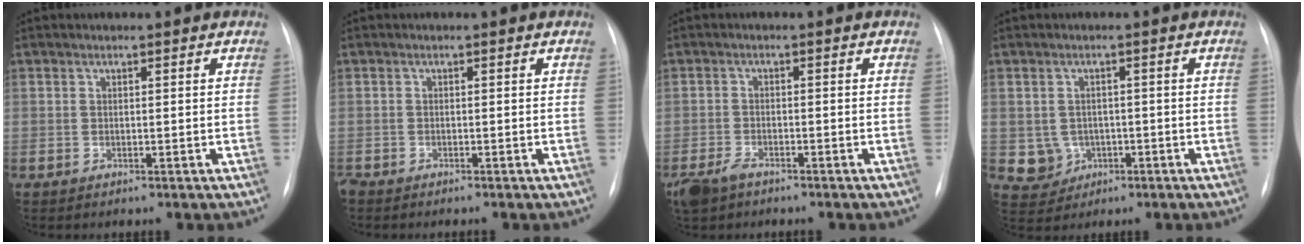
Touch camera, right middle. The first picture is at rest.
{"total": 1.6, "force": [-1.5, 0.4, 0.5], "torque": [-0.010, -0.004, -0.025]}
{"total": 4.4, "force": [-3.2, 1.9, 2.2], "torque": [-0.052, -0.007, -0.055]}
{"total": 4.1, "force": [-0.8, 4.0, 0.7], "torque": [-0.006, 0.008, -0.004]}